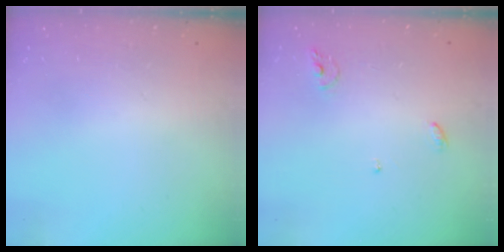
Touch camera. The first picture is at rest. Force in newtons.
{"total": 5.4, "press": 5.4, "slide": 0.2}